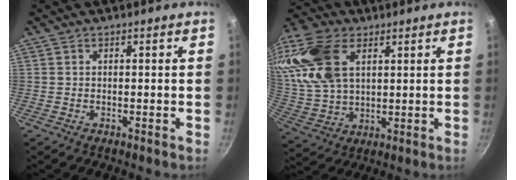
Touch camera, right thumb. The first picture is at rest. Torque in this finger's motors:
{"motor_torque": [0.71, 0.85, 0.96, 0.95, 0.64]}